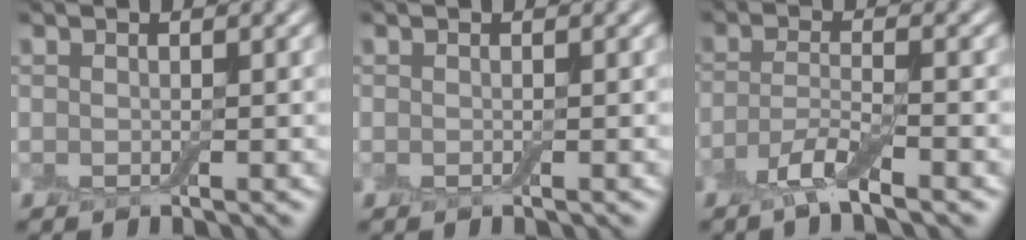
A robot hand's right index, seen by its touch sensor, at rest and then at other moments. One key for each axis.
{"total": 0.0}
{"total": 3.4, "fx": -2.2, "fy": 0.6, "fz": 2.6, "tx": -0.055, "ty": -0.003, "tz": -0.054}